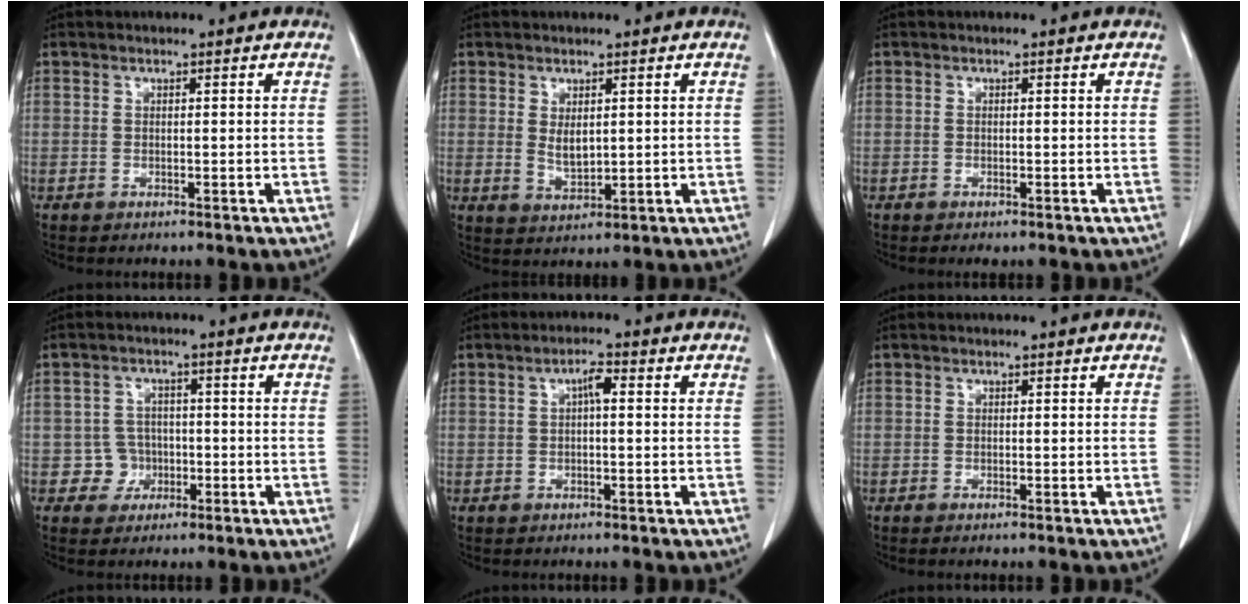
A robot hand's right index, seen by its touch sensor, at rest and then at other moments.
{"total": 3.1, "force": [0.7, 1.5, 2.6], "torque": [-0.048, -0.008, 0.021]}
{"total": 0.8, "force": [-0.6, 0.3, 0.5], "torque": [-0.009, -0.002, -0.005]}
{"total": 3.7, "force": [-1.2, 3.6, -0.1], "torque": [0.016, 0.015, -0.018]}
{"total": 2.4, "force": [0.4, 0.6, 2.3], "torque": [-0.042, 0.005, 0.005]}
{"total": 0.6, "force": [-0.5, -0.1, 0.3], "torque": [-0.007, -0.001, -0.009]}